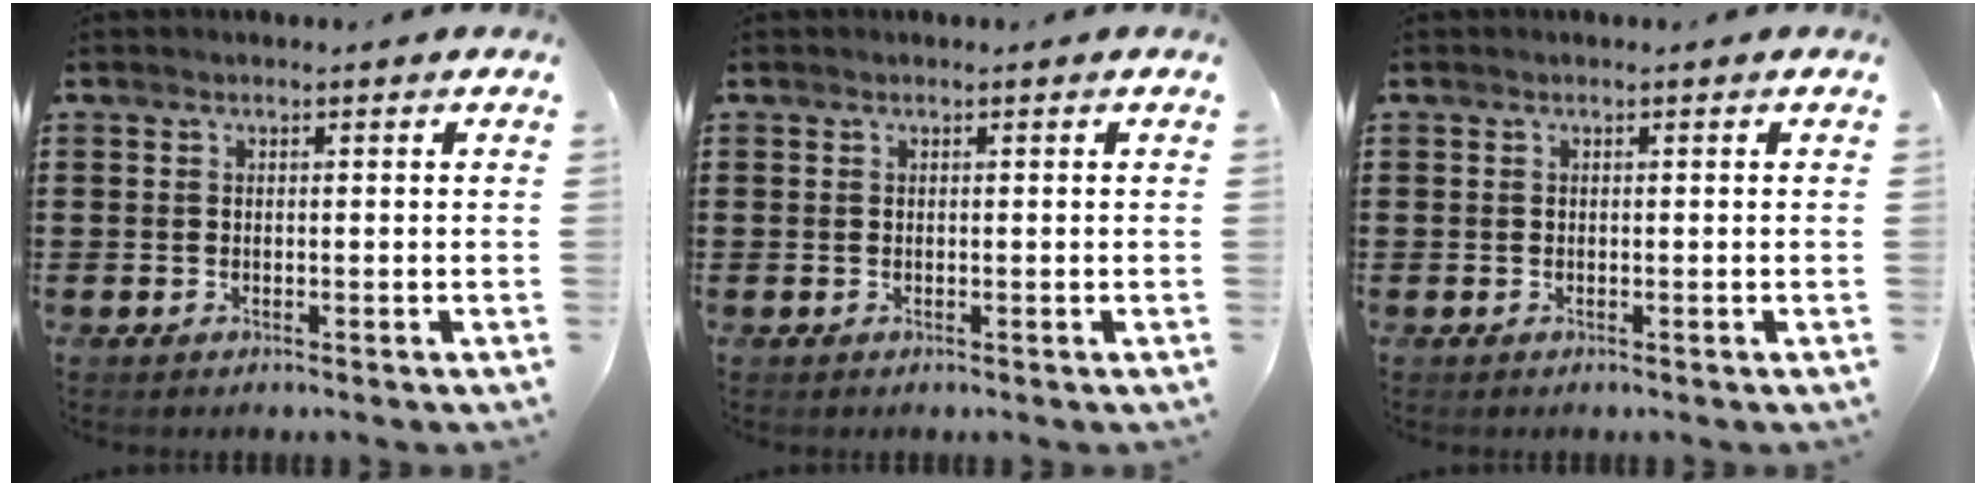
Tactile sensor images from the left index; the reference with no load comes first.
{"total": 0.0}
{"total": 0.0}